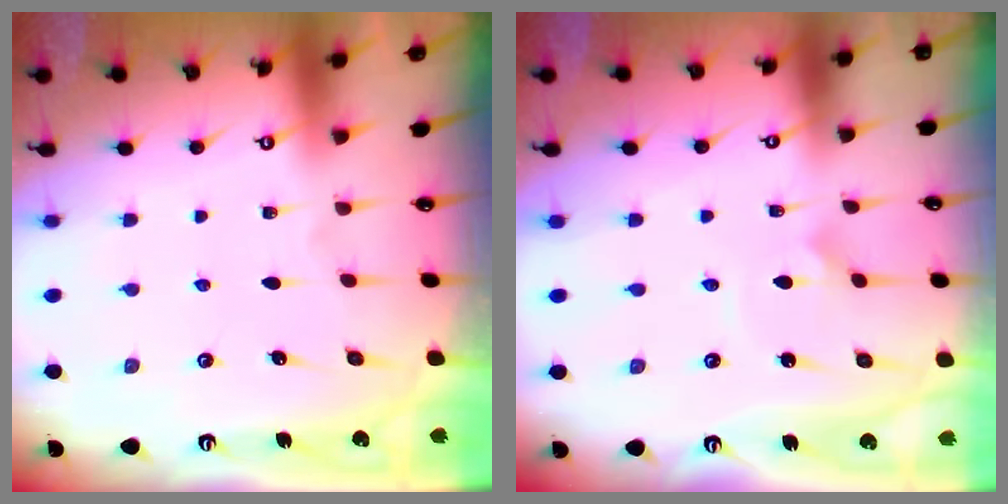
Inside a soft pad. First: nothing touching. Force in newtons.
{"total": 2.0, "press": 2.0, "slide": 0.1}